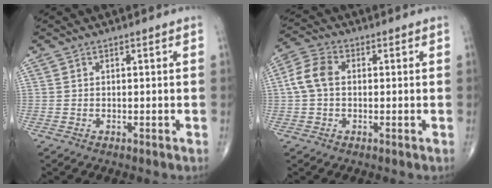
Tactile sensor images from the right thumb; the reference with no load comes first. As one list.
[{"total": 6.1, "force": [0.3, 4.2, 4.4], "torque": [-0.094, 0.018, -0.001]}]